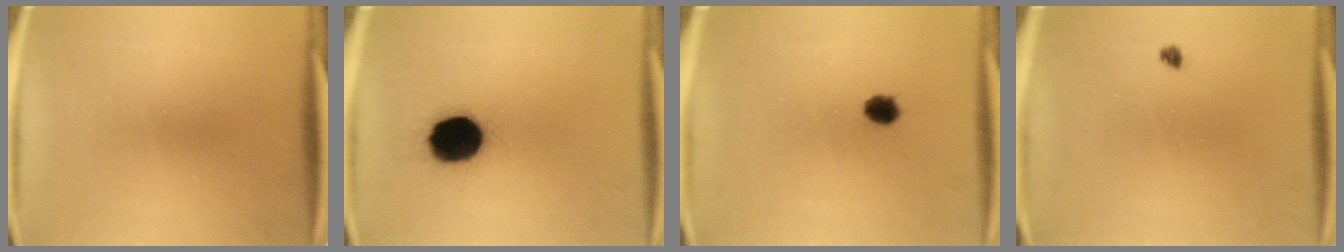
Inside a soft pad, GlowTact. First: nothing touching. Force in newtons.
{"total": 15.7}
{"total": 2.9}
{"total": 1.0}